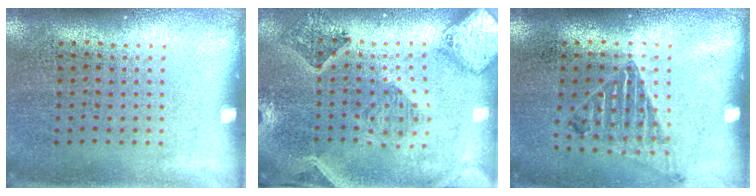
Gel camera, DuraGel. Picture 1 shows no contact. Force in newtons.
{"total": 2.1, "press": 1.9, "slide": 0.7}
{"total": 1.0, "press": 1.0, "slide": 0.2}